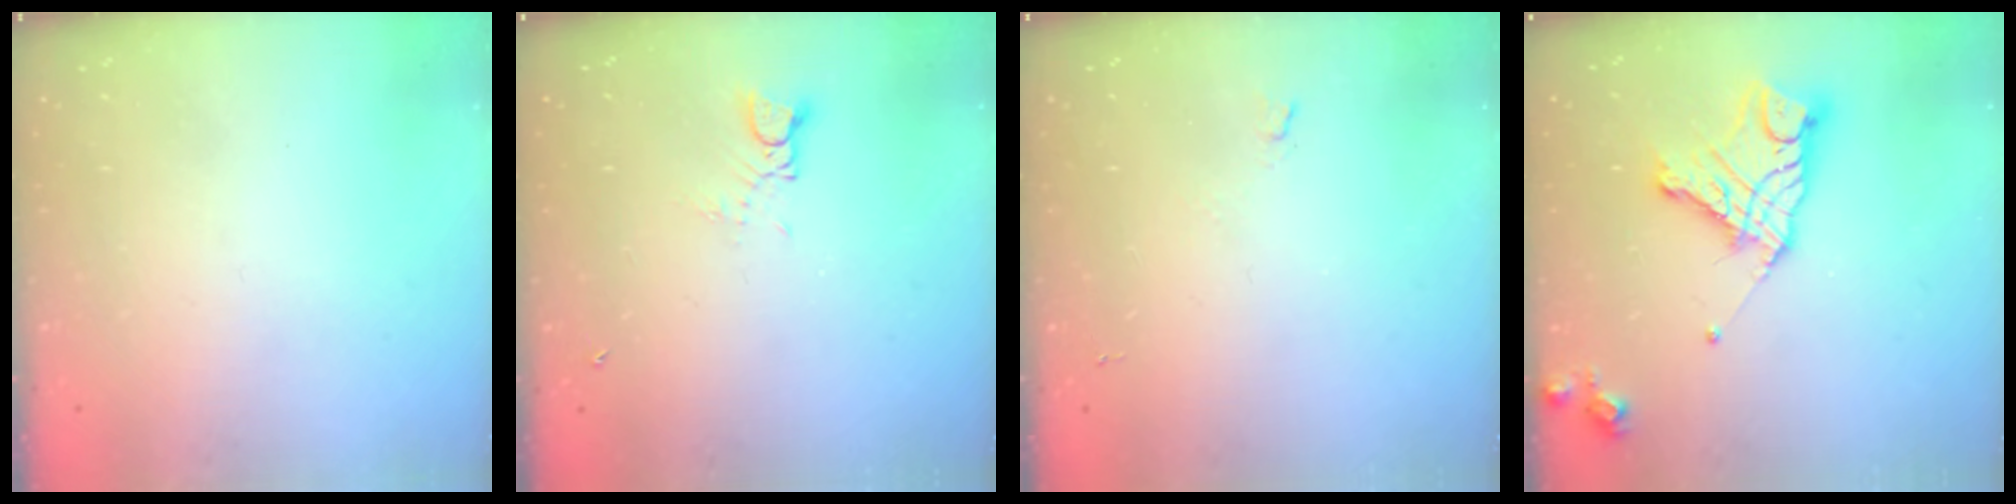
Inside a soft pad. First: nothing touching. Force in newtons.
{"total": 2.7, "press": 2.7, "slide": 0.2}
{"total": 5.0, "press": 4.9, "slide": 0.8}
{"total": 14.6, "press": 14.5, "slide": 1.3}